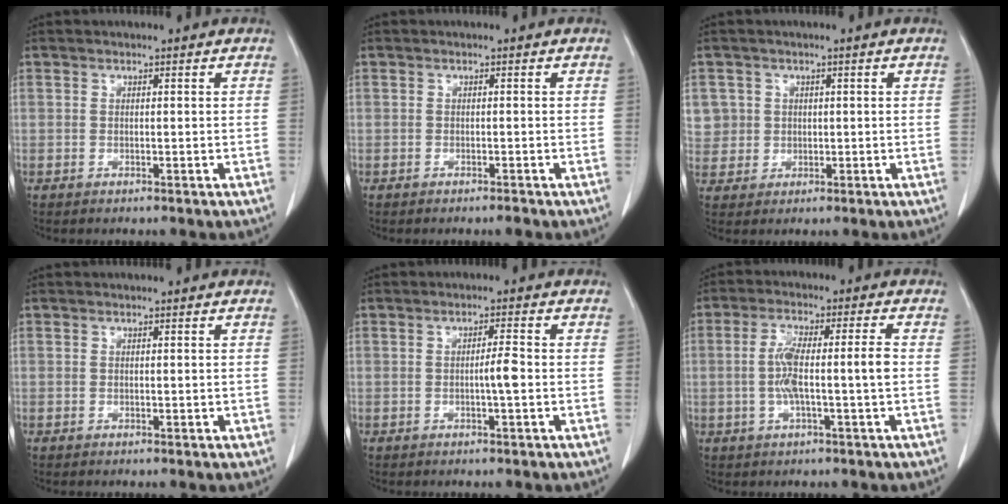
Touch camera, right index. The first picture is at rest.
{"total": 0.6, "force": [-0.6, 0.0, 0.3], "torque": [-0.008, -0.001, -0.009]}
{"total": 4.9, "force": [1.3, 4.7, 0.0], "torque": [0.011, 0.010, 0.031]}
{"total": 0.5, "force": [-0.1, 0.2, 0.5], "torque": [-0.010, -0.001, 0.003]}
{"total": 2.5, "force": [-0.5, 0.0, 2.5], "torque": [-0.042, 0.000, -0.010]}
{"total": 7.3, "force": [-0.8, 0.4, 7.3], "torque": [-0.147, 0.014, -0.014]}